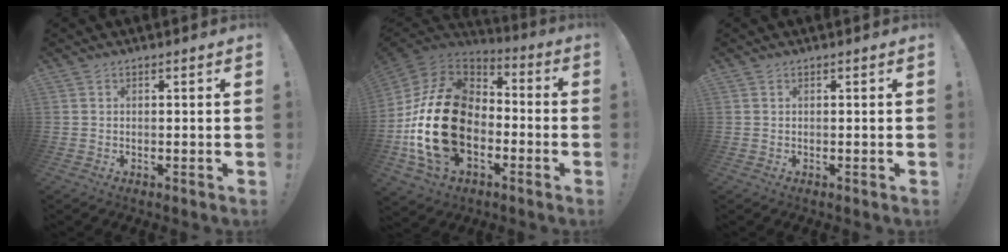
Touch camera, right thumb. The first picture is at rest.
{"total": 27.1, "force": [-4.0, 17.9, 19.9], "torque": [-0.401, 0.032, -0.054]}
{"total": 0.0}